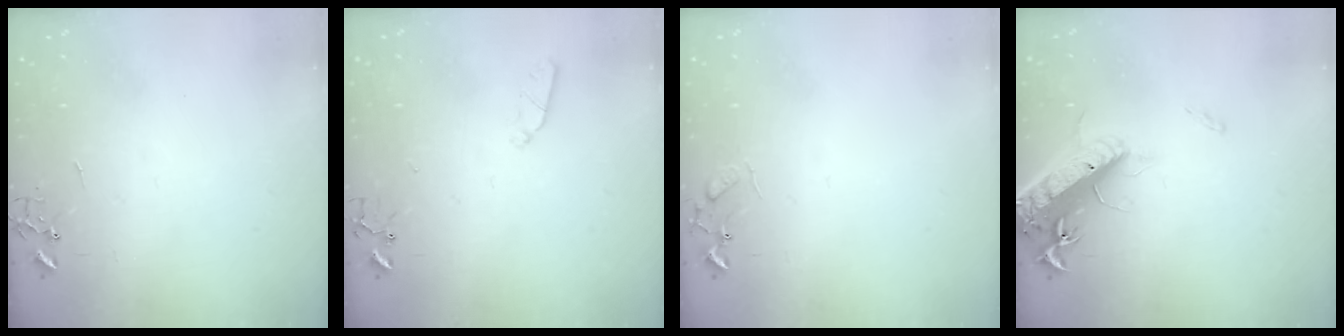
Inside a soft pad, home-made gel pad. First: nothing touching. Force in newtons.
{"total": 4.5, "press": 4.5, "slide": 0.4}
{"total": 6.2, "press": 6.2, "slide": 0.4}
{"total": 16.7, "press": 16.2, "slide": 4.1}